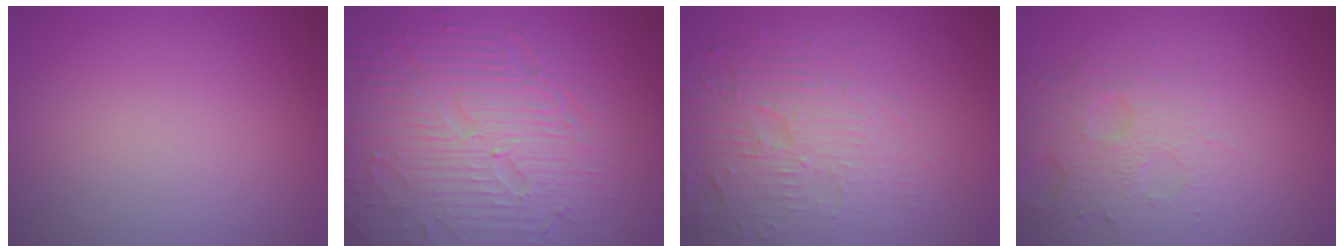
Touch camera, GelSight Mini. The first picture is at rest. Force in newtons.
{"total": 9.0, "press": 6.2, "slide": 6.6}
{"total": 5.5, "press": 3.6, "slide": 4.1}
{"total": 4.9, "press": 3.4, "slide": 3.5}